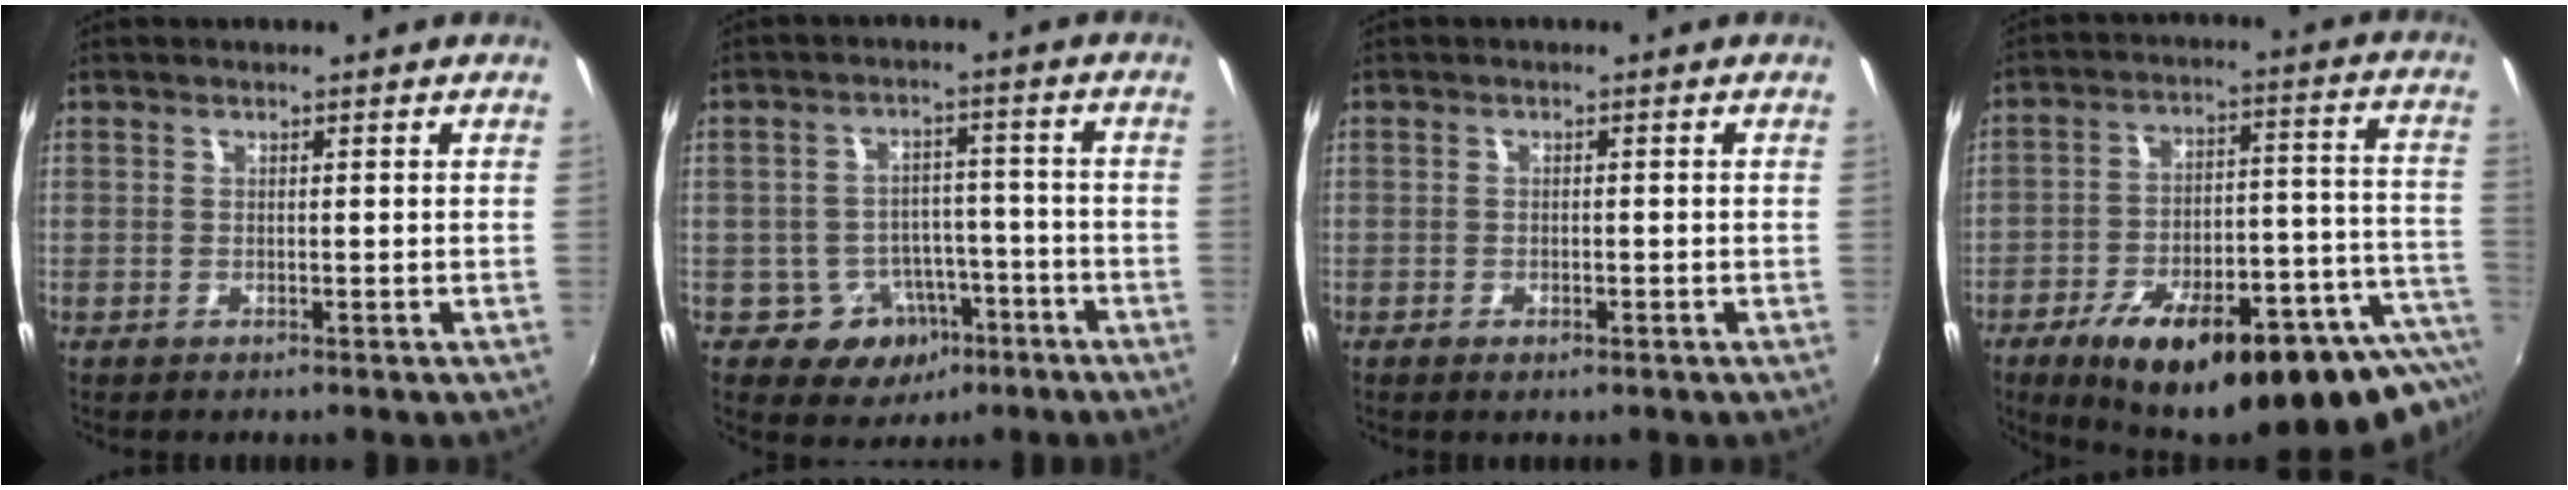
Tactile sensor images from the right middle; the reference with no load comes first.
{"total": 8.3, "force": [-4.3, 6.7, 2.2], "torque": [-0.046, 0.021, -0.041]}
{"total": 1.5, "force": [-0.9, 0.9, 0.8], "torque": [-0.015, -0.007, -0.016]}
{"total": 29.1, "force": [-20.7, 8.3, 18.7], "torque": [-0.263, -0.024, -0.286]}